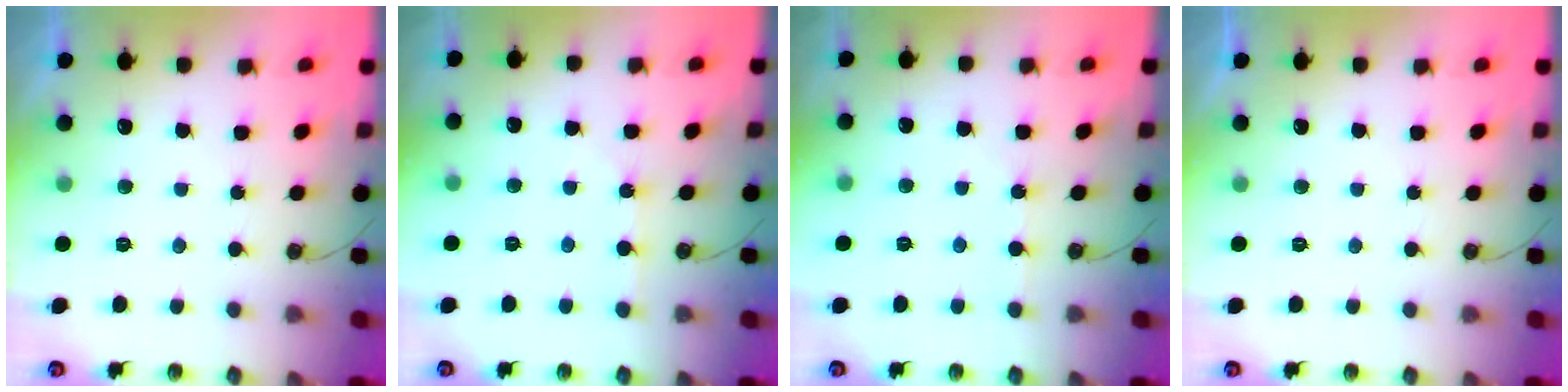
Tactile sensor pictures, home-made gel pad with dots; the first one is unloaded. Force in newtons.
{"total": 3.3, "press": 3.3, "slide": 0.5}
{"total": 2.2, "press": 2.1, "slide": 0.3}
{"total": 0.0}